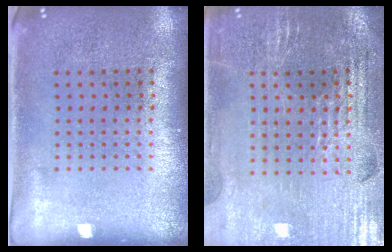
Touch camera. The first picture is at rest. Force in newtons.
{"total": 2.9, "press": 2.8, "slide": 0.4}